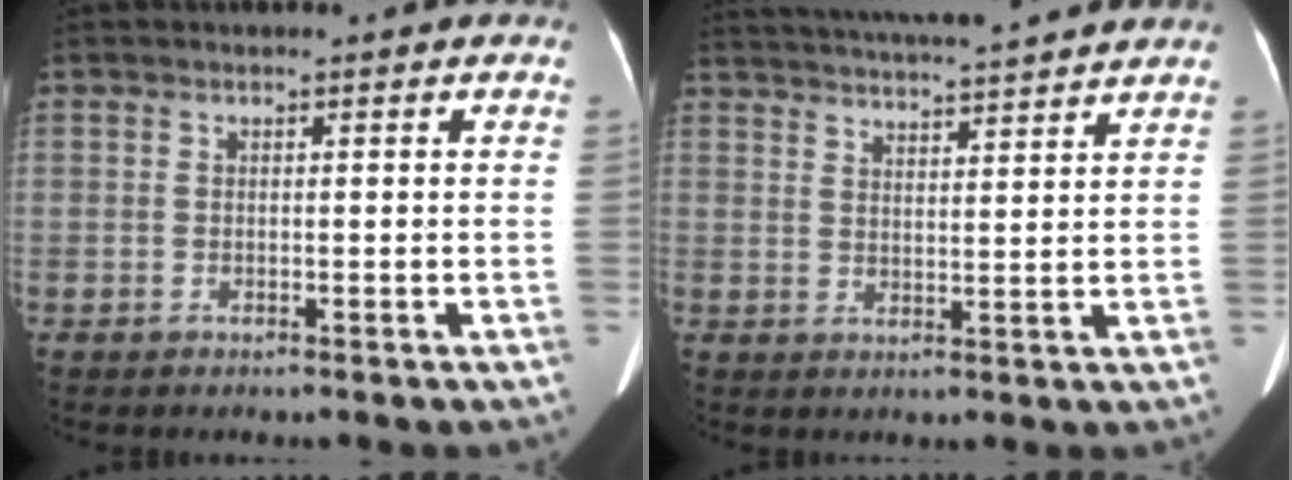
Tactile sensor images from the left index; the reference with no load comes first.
{"total": 16.3, "force": [15.1, 0.6, 6.1], "torque": [-0.111, 0.027, 0.218]}